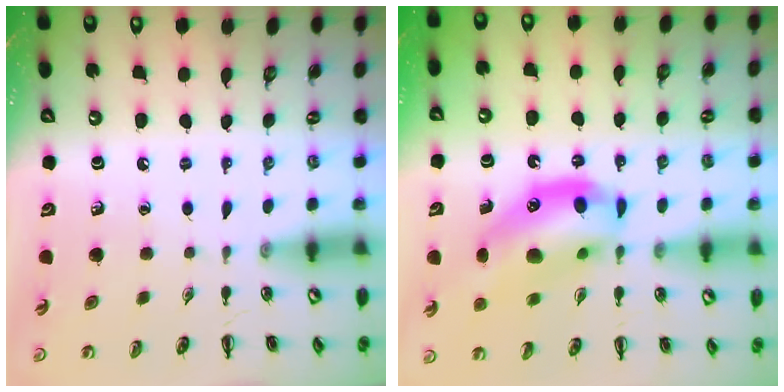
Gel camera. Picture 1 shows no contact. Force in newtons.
{"total": 15.9, "press": 15.5, "slide": 3.7}